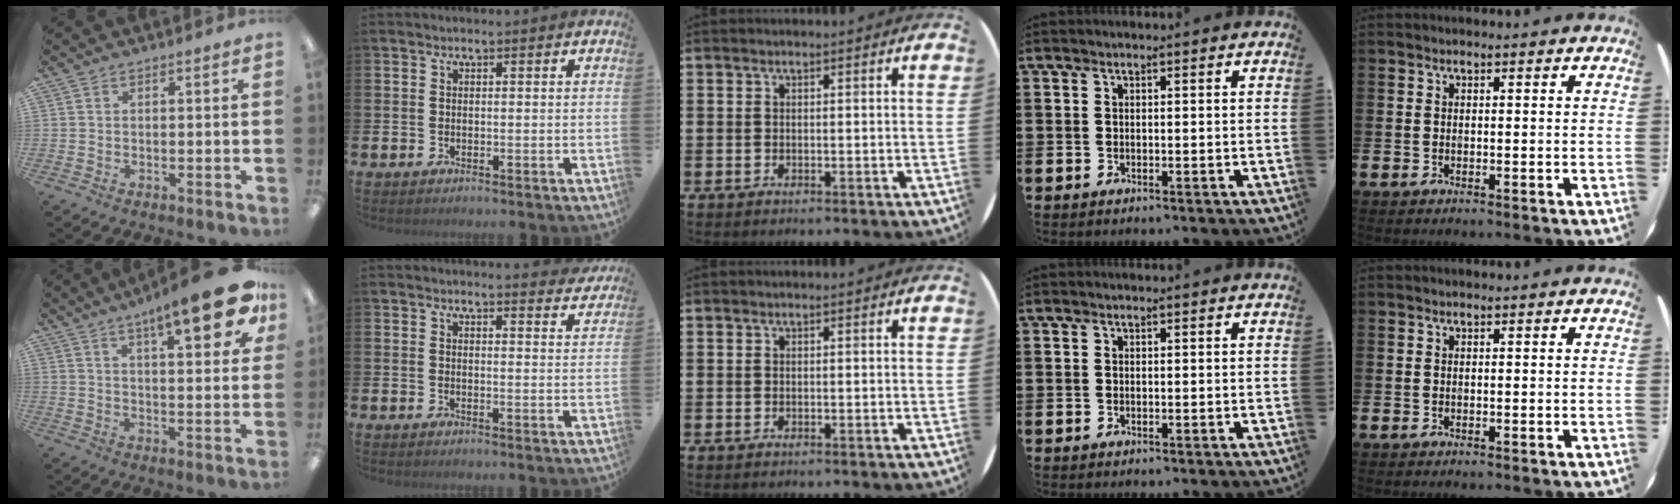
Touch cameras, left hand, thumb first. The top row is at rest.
{"thumb": {"total": 15.9, "force": [9.1, 4.2, 12.4], "torque": [-0.171, -0.044, 0.137]}, "index": {"total": 3.0, "force": [3.0, 0.0, 0.0], "torque": [0.014, -0.025, 0.051]}}